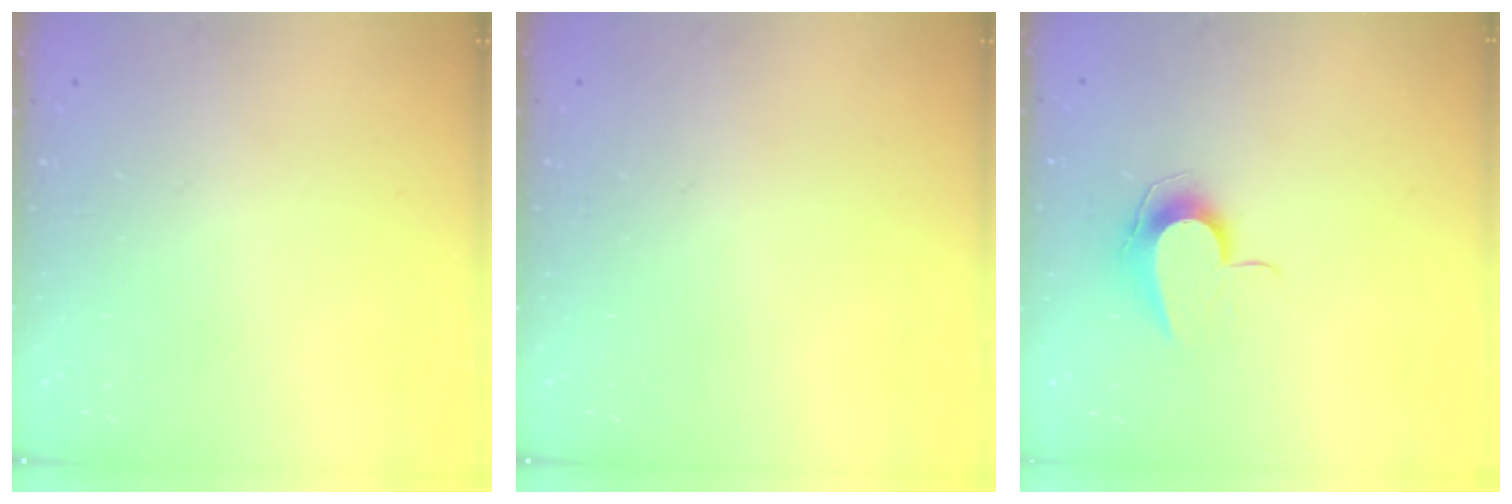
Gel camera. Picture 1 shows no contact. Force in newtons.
{"total": 0.0}
{"total": 8.4, "press": 8.3, "slide": 0.7}